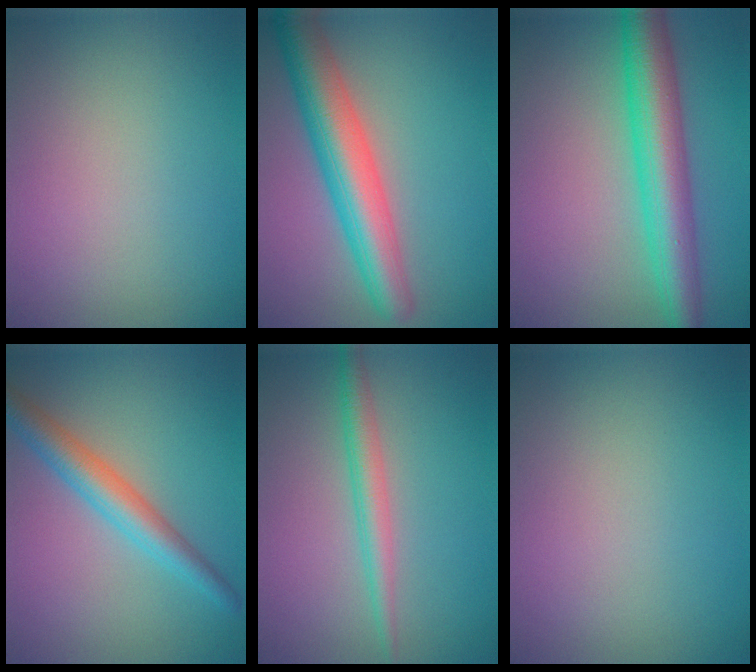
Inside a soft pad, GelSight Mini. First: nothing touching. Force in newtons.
{"total": 7.4, "press": 7.4, "slide": 0.2}
{"total": 6.8, "press": 6.8, "slide": 0.0}
{"total": 4.2, "press": 4.2, "slide": 0.1}
{"total": 2.6, "press": 2.6, "slide": 0.0}
{"total": 0.0}